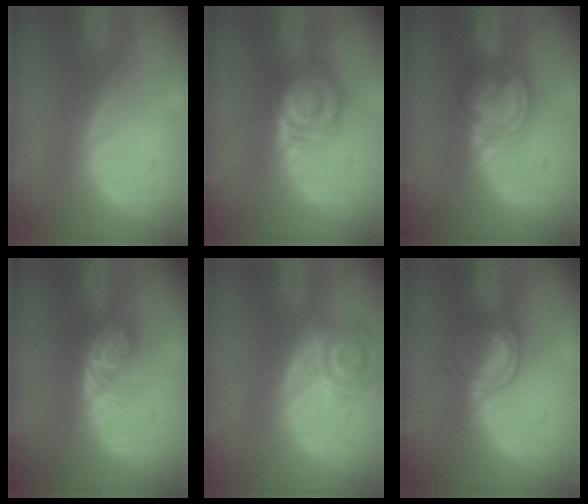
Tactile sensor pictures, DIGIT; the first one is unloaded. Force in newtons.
{"total": 7.9, "press": 6.9, "slide": 3.7}
{"total": 7.4, "press": 6.5, "slide": 3.5}
{"total": 5.9, "press": 5.1, "slide": 2.8}
{"total": 6.9, "press": 6.4, "slide": 2.7}
{"total": 4.8, "press": 4.8, "slide": 0.6}